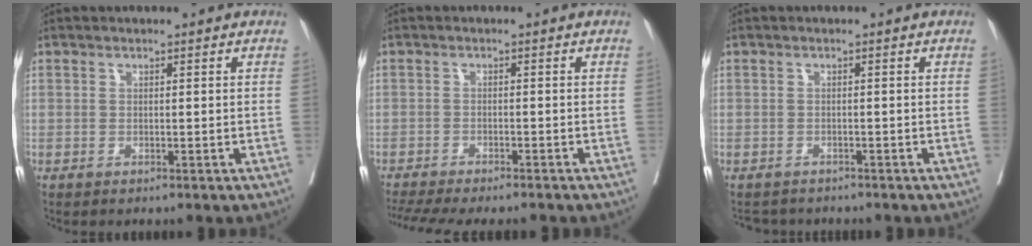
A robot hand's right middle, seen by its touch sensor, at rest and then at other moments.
{"total": 13.0, "force": [-11.5, 2.0, 5.7], "torque": [-0.102, -0.014, -0.159]}
{"total": 3.4, "force": [-3.2, 1.2, 0.1], "torque": [0.001, -0.004, -0.048]}